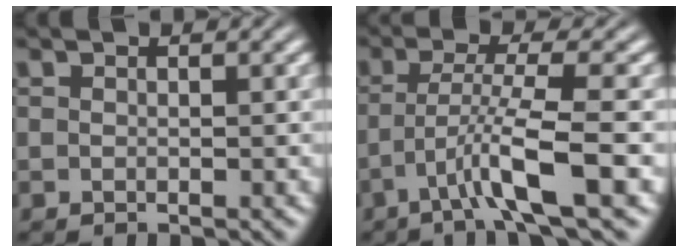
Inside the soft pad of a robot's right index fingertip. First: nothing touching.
{"total": 4.6, "force": [-1.9, -0.7, 4.1], "torque": [-0.074, -0.010, -0.024]}